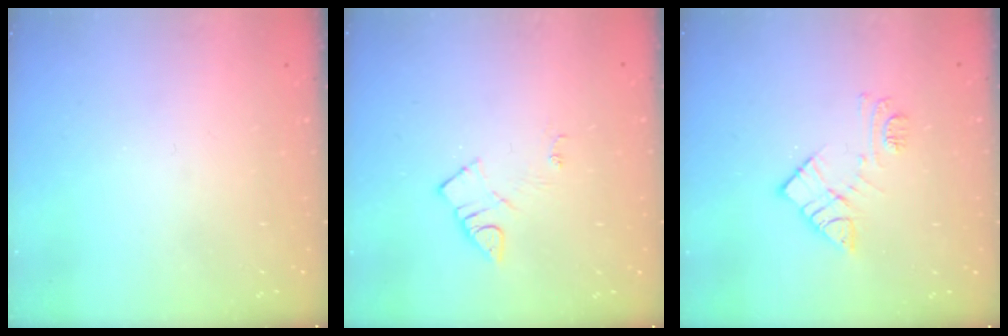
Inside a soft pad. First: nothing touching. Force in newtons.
{"total": 6.1, "press": 6.1, "slide": 0.7}
{"total": 11.0, "press": 11.0, "slide": 0.9}